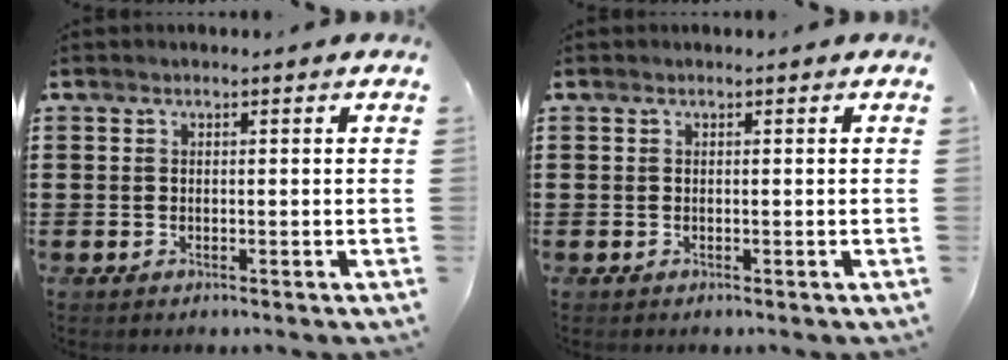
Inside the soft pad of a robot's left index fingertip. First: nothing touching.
{"total": 0.0}